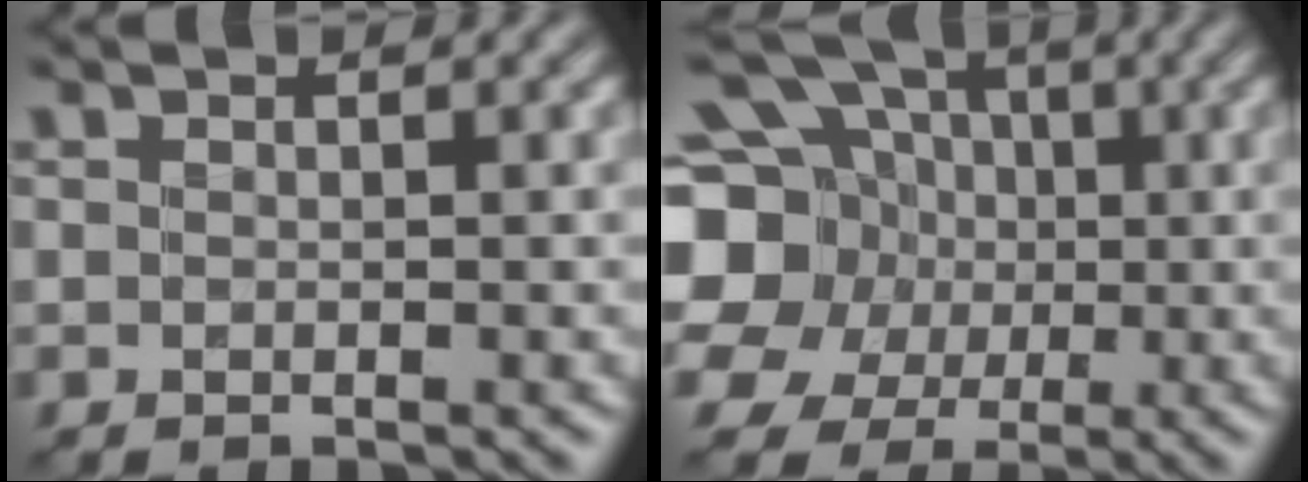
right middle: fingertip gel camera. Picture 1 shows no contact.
{"total": 16.1, "force": [1.5, 14.8, 6.0], "torque": [-0.173, 0.019, -0.014]}